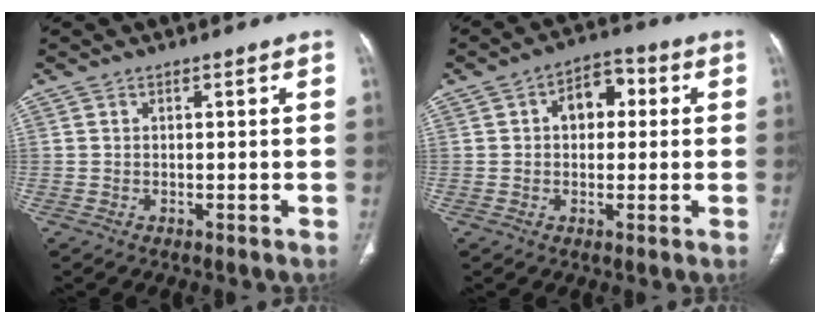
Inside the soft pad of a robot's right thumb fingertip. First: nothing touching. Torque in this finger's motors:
{"motor_torque": [0.76, 1.17, 0.64, 0.34, 0.07]}